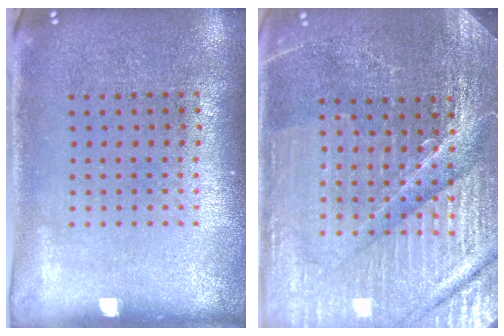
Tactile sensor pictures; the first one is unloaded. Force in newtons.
{"total": 5.2, "press": 4.8, "slide": 1.8}